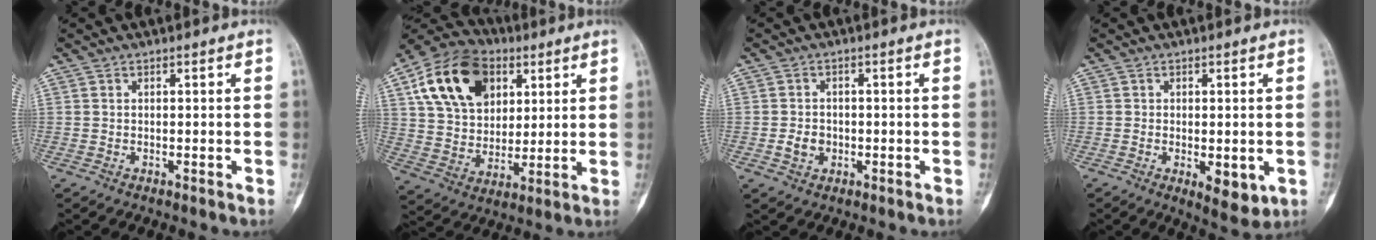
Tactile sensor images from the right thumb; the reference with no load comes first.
{"total": 19.4, "force": [7.5, 13.5, 11.7], "torque": [-0.188, -0.006, 0.131]}
{"total": 3.1, "force": [-0.7, 2.6, 1.6], "torque": [-0.021, 0.006, -0.011]}
{"total": 6.1, "force": [-1.6, 2.7, 5.2], "torque": [-0.067, -0.014, -0.015]}